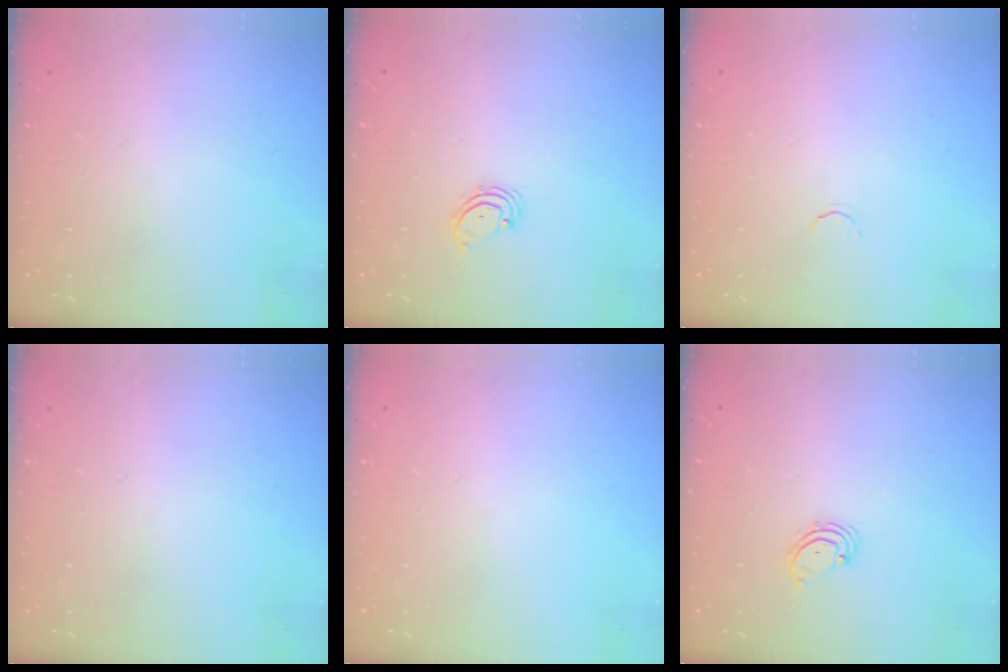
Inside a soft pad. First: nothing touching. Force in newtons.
{"total": 2.1, "press": 2.1, "slide": 0.3}
{"total": 1.7, "press": 1.6, "slide": 0.5}
{"total": 0.0}
{"total": 0.0}
{"total": 2.1, "press": 2.1, "slide": 0.3}